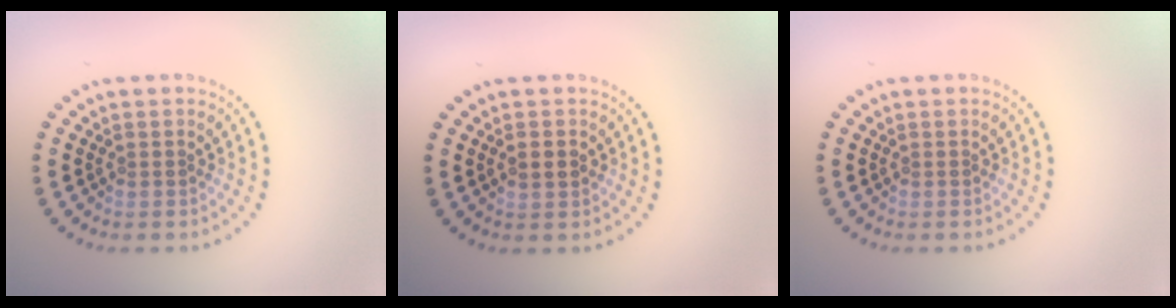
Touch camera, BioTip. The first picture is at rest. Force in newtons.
{"total": 2.1, "press": 2.0, "slide": 0.2}
{"total": 0.0}